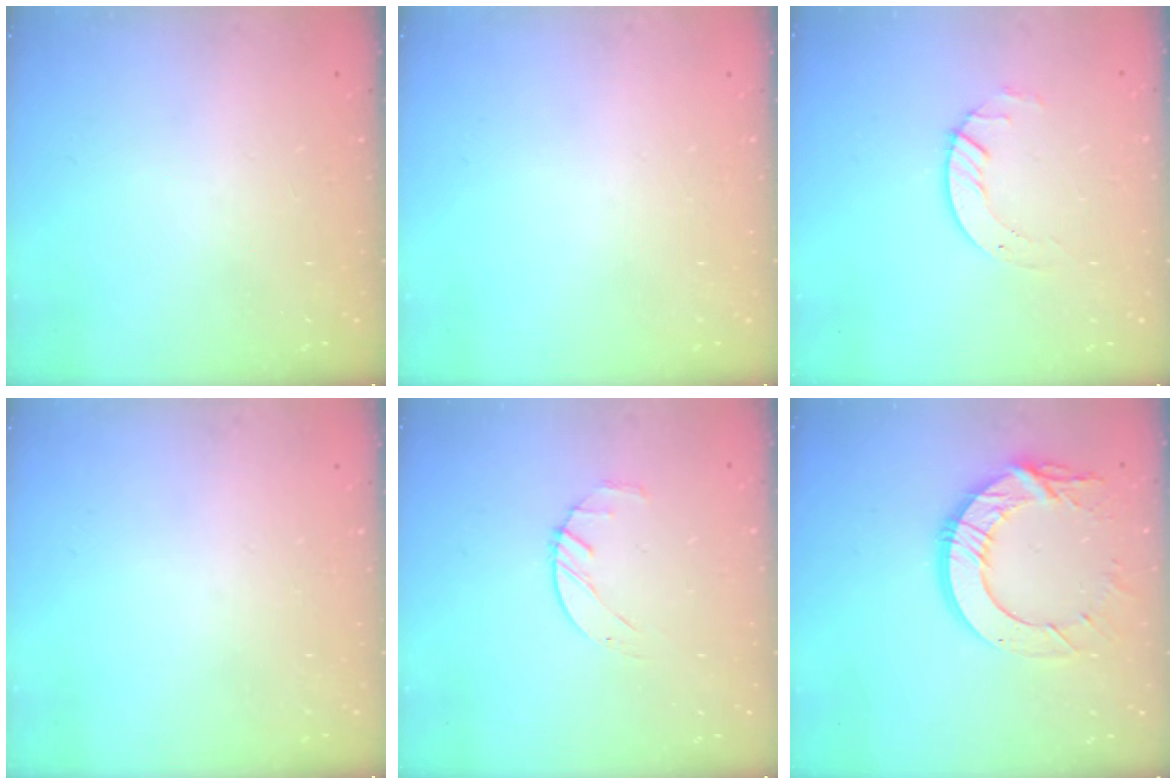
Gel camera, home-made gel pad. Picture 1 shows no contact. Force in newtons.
{"total": 0.0}
{"total": 3.3, "press": 3.3, "slide": 0.4}
{"total": 0.0}
{"total": 2.5, "press": 2.5, "slide": 0.4}
{"total": 14.5, "press": 14.5, "slide": 1.3}